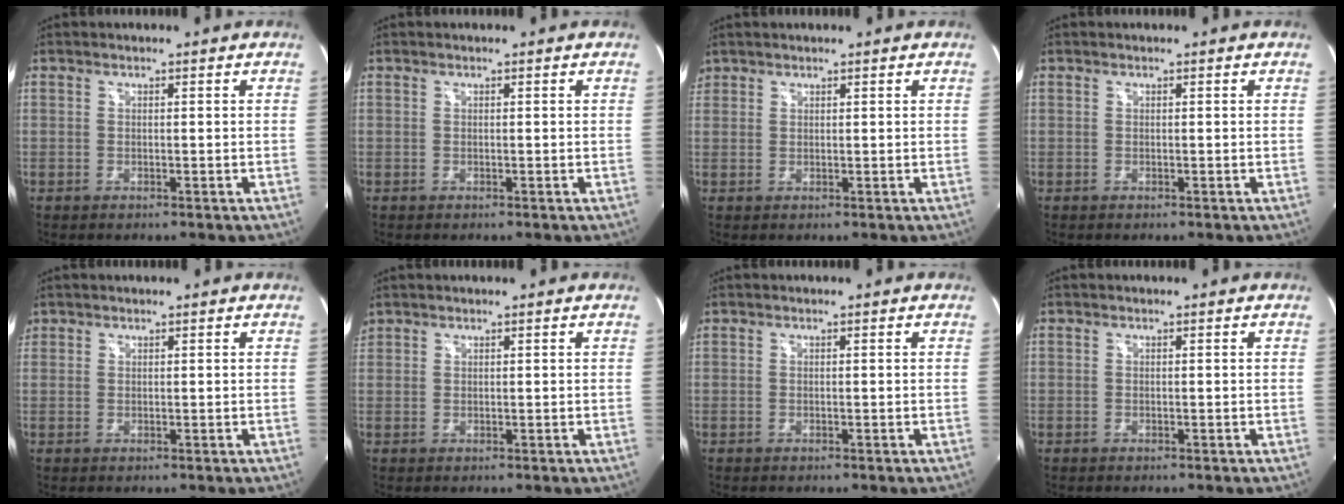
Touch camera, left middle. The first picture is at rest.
{"total": 0.0}
{"total": 1.6, "force": [1.3, 1.0, 0.0], "torque": [0.001, 0.013, 0.024]}
{"total": 0.0}
{"total": 1.0, "force": [0.8, 0.6, -0.1], "torque": [0.006, 0.008, 0.012]}
{"total": 1.3, "force": [1.2, 0.5, 0.1], "torque": [-0.007, 0.014, 0.025]}
{"total": 0.0}
{"total": 0.0}